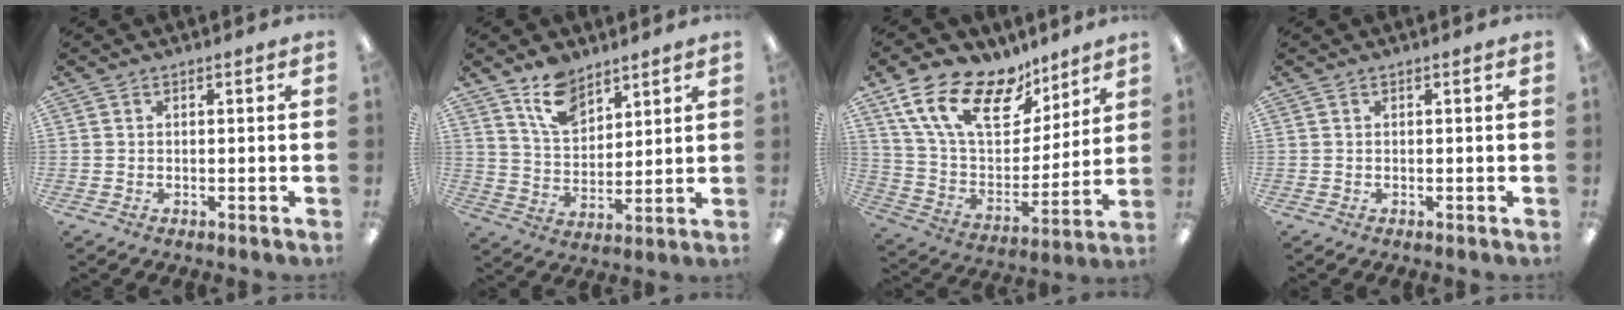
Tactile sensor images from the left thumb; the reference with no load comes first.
{"total": 10.7, "force": [7.6, 5.8, 4.7], "torque": [-0.084, -0.035, 0.142]}
{"total": 20.5, "force": [13.2, 10.5, 11.8], "torque": [-0.225, -0.065, 0.239]}
{"total": 0.0}